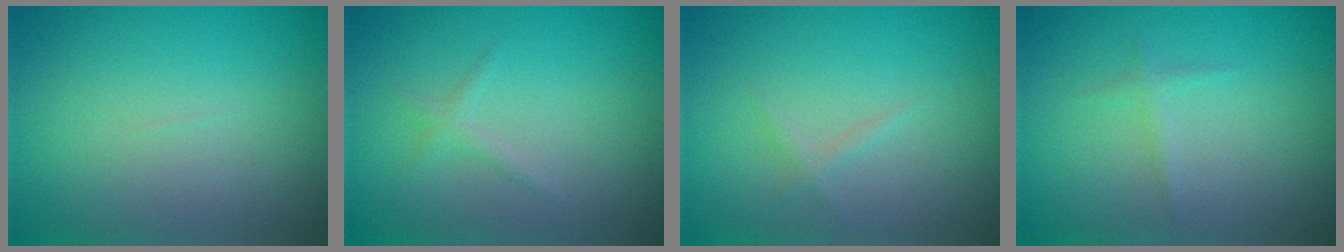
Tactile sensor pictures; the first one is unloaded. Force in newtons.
{"total": 0.9, "press": 0.9, "slide": 0.1}
{"total": 0.8, "press": 0.8, "slide": 0.0}
{"total": 0.8, "press": 0.8, "slide": 0.0}